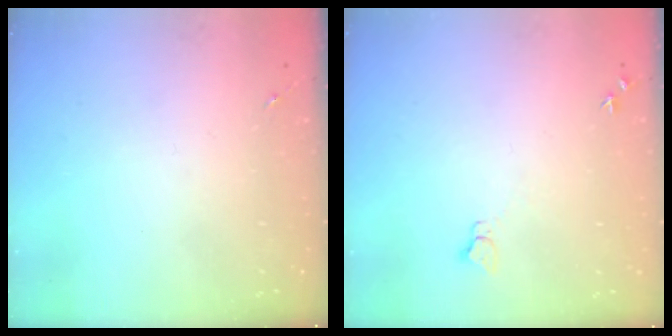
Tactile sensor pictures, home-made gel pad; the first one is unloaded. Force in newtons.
{"total": 4.1, "press": 4.0, "slide": 0.5}